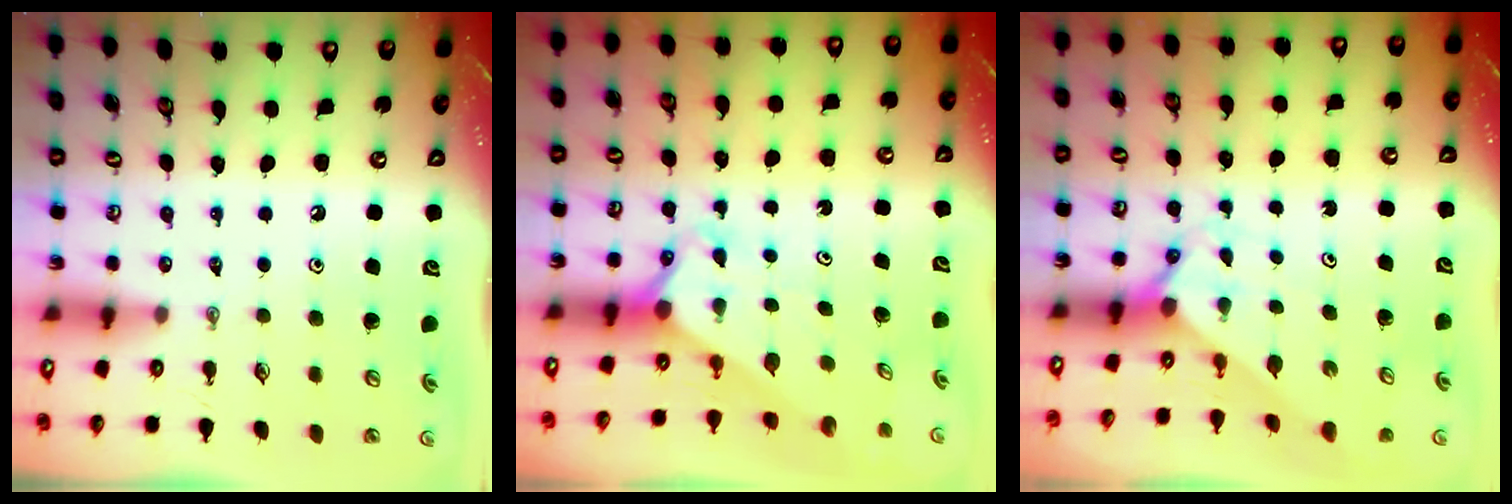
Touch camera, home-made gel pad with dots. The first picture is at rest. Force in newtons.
{"total": 2.5, "press": 2.5, "slide": 0.2}
{"total": 2.0, "press": 2.0, "slide": 0.2}